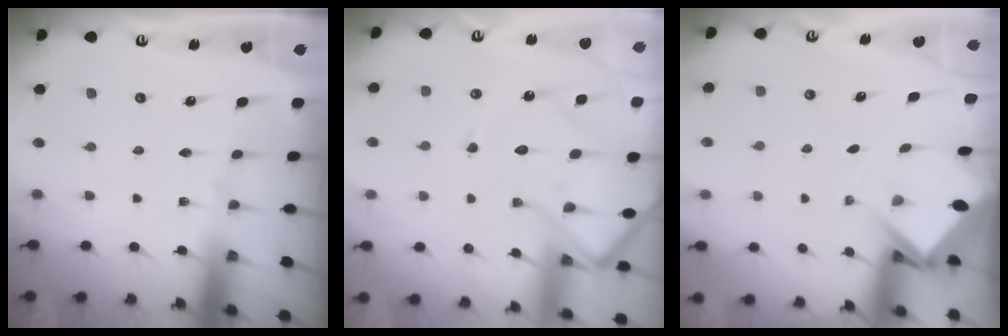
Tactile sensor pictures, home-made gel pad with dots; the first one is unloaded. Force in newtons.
{"total": 15.7, "press": 15.6, "slide": 1.4}
{"total": 3.7, "press": 3.7, "slide": 0.2}